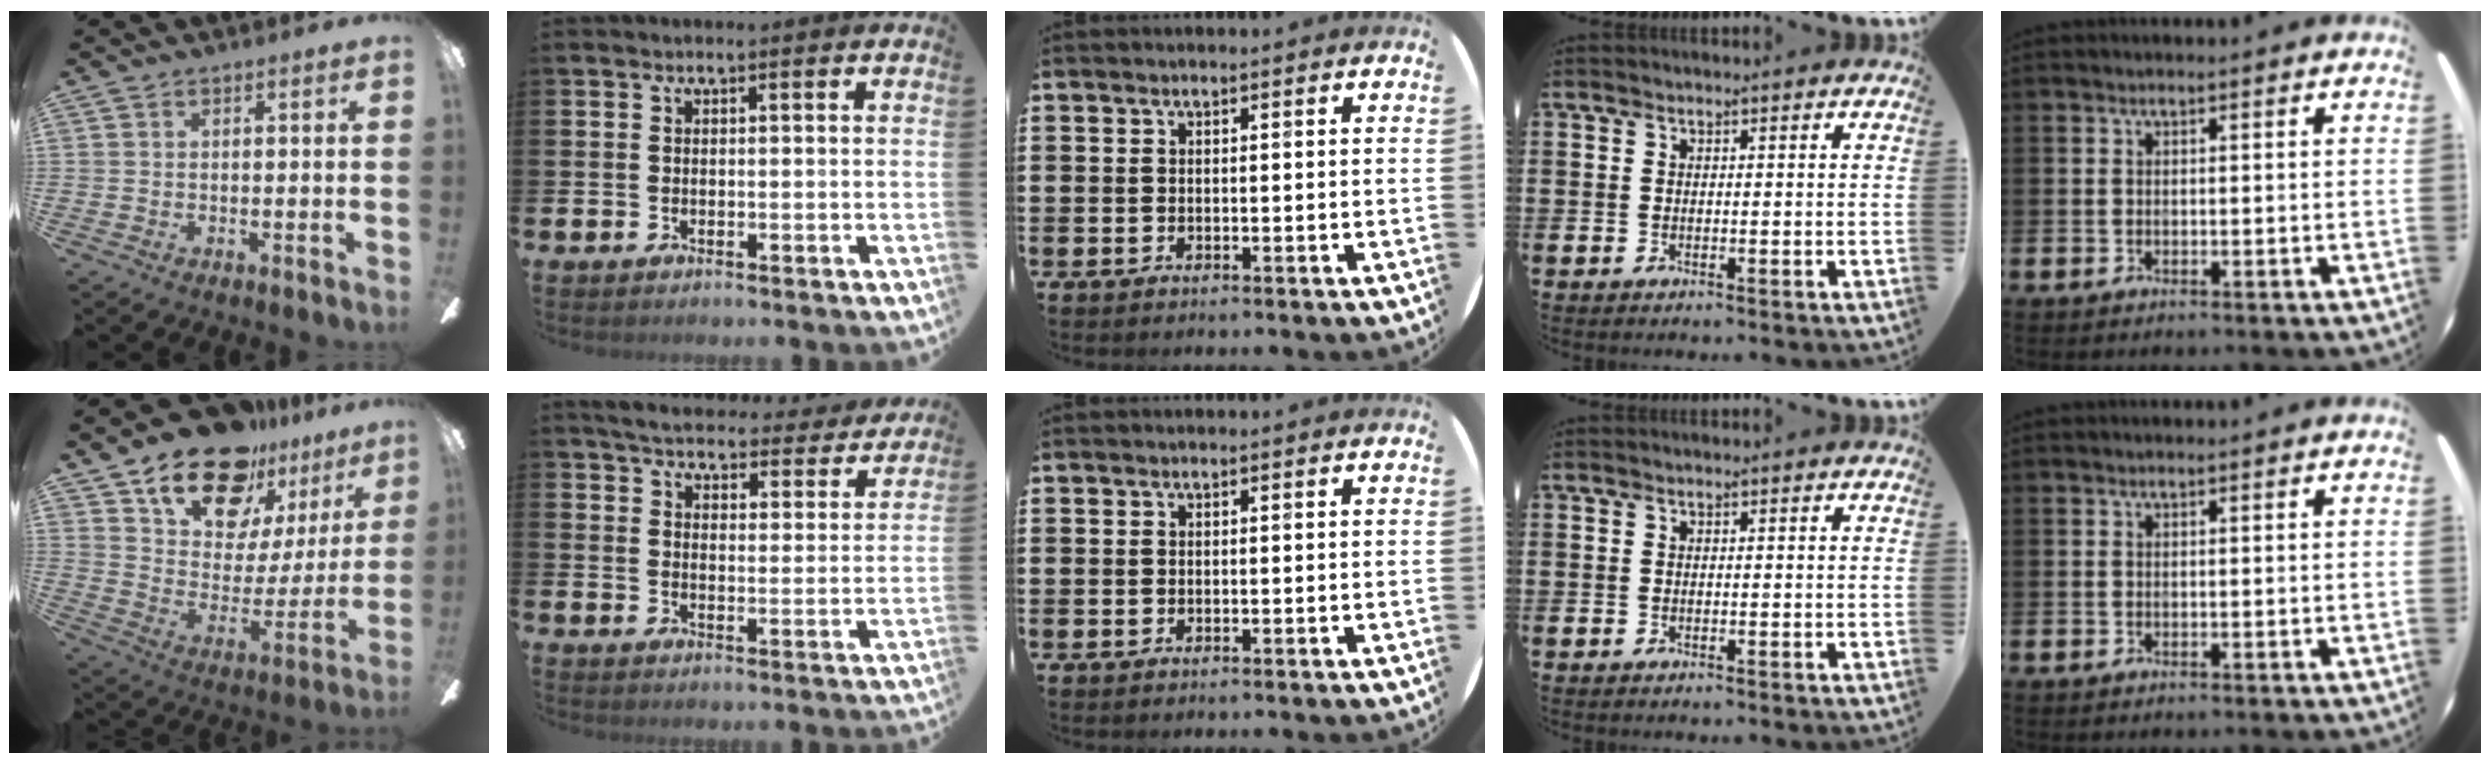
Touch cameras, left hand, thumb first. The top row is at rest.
{"thumb": {"total": 20.7, "force": [15.0, 10.7, 9.6], "torque": [-0.168, -0.090, 0.269]}, "index": {"total": 4.9, "force": [4.7, 0.8, 1.0], "torque": [-0.040, -0.033, 0.079]}}